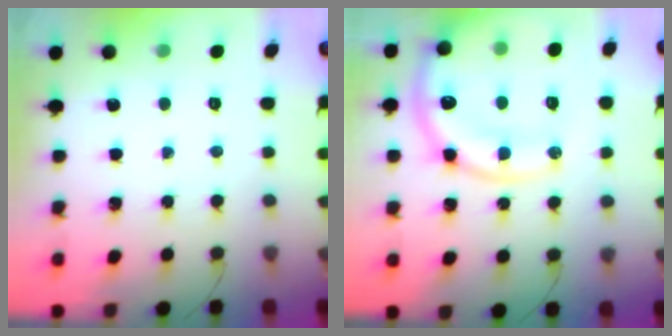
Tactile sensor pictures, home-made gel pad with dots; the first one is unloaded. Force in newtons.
{"total": 17.6, "press": 17.2, "slide": 3.9}